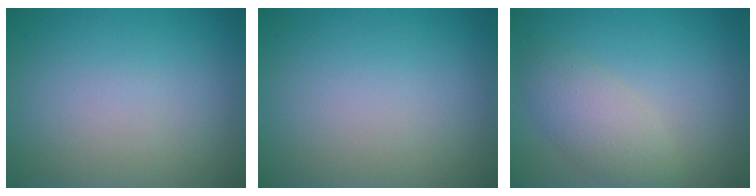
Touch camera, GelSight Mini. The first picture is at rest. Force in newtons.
{"total": 0.0}
{"total": 3.4, "press": 3.4, "slide": 0.1}